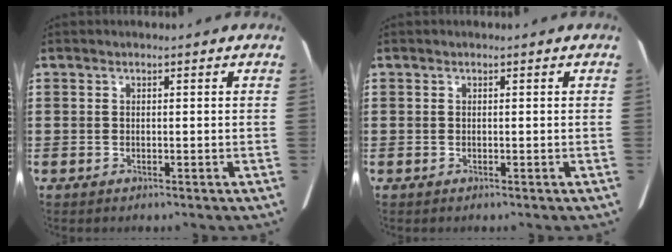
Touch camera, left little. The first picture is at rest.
{"total": 0.0}